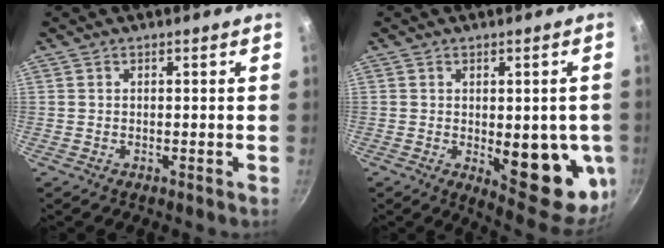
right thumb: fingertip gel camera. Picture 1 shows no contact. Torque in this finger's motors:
{"motor_torque": [1.95, 2.11, 1.58, -0.03, 0.10]}